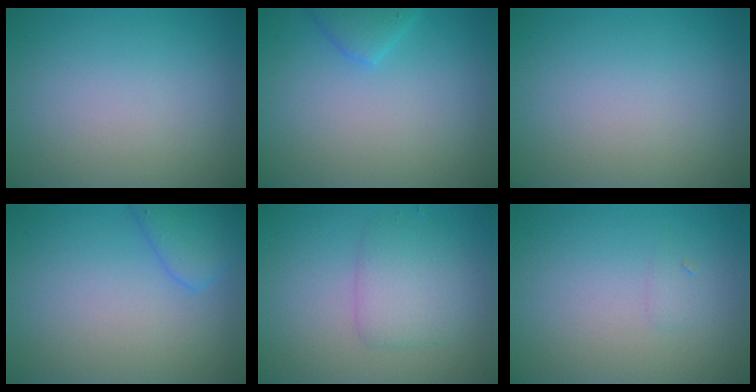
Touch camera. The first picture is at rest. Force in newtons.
{"total": 1.9, "press": 1.9, "slide": 0.1}
{"total": 0.0}
{"total": 2.7, "press": 2.7, "slide": 0.2}
{"total": 2.9, "press": 2.9, "slide": 0.0}
{"total": 0.7, "press": 0.7, "slide": 0.0}